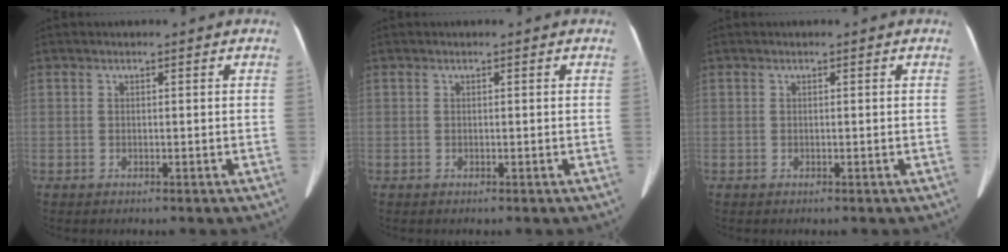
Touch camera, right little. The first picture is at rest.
{"total": 0.0}
{"total": 0.0}